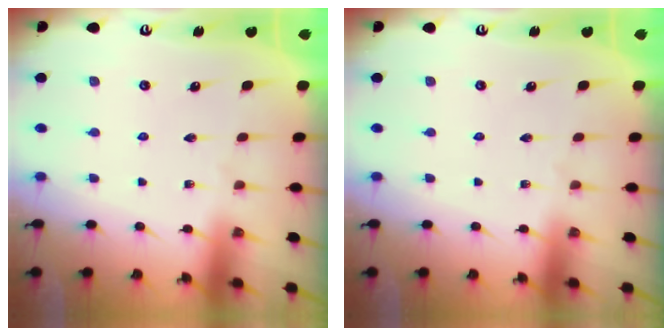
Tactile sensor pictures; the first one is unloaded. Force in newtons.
{"total": 0.0}